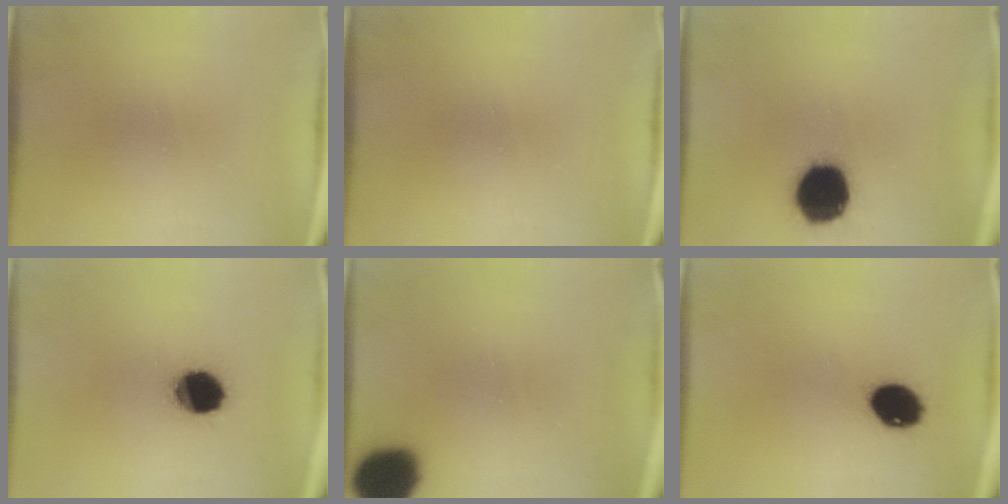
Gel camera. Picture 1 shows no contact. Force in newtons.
{"total": 0.0}
{"total": 17.2}
{"total": 10.8}
{"total": 14.8}
{"total": 9.1}